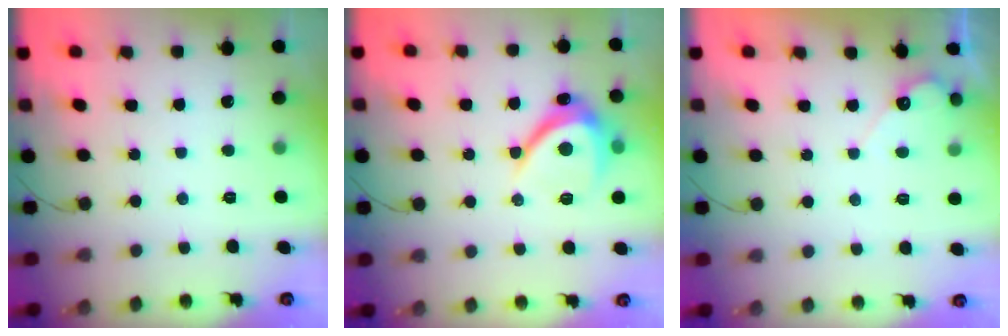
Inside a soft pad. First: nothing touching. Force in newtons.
{"total": 10.2, "press": 10.2, "slide": 0.8}
{"total": 4.2, "press": 4.2, "slide": 0.2}